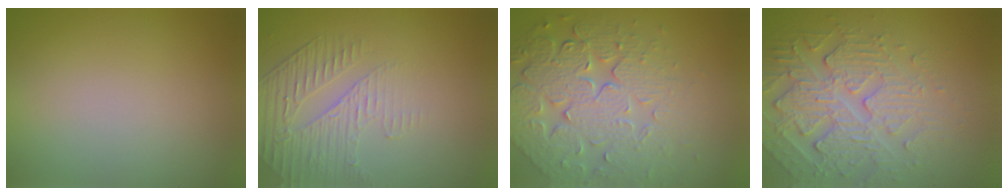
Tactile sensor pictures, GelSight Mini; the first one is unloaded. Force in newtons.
{"total": 2.2, "press": 1.7, "slide": 1.4}
{"total": 7.9, "press": 5.7, "slide": 5.6}
{"total": 5.6, "press": 4.6, "slide": 3.2}